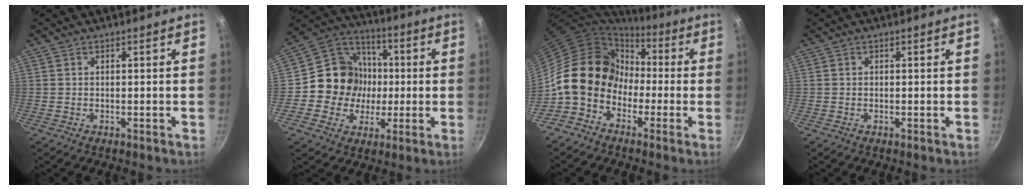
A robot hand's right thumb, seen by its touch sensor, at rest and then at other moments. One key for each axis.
{"total": 14.8, "fx": -0.5, "fy": 13.7, "fz": 5.3, "tx": -0.056, "ty": 0.025, "tz": -0.021}
{"total": 13.6, "fx": -1.9, "fy": 11.3, "fz": 7.2, "tx": -0.078, "ty": 0.042, "tz": -0.046}
{"total": 0.0}